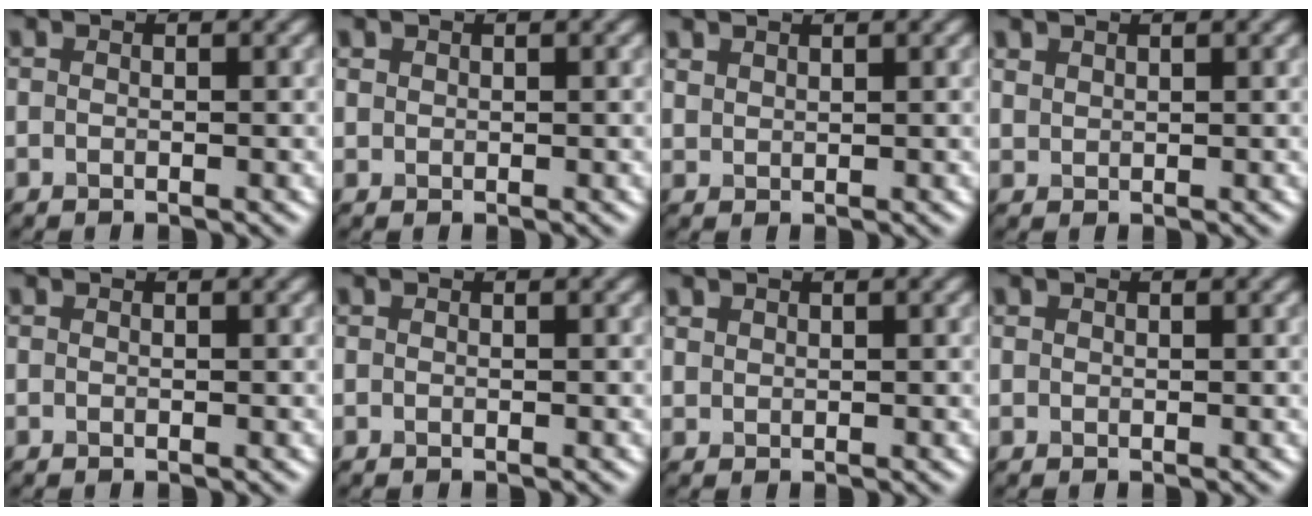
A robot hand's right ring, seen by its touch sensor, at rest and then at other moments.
{"total": 1.4, "force": [-0.2, -0.8, -1.1], "torque": [-0.007, -0.005, 0.016]}
{"total": 1.9, "force": [0.8, -1.0, -1.4], "torque": [-0.010, -0.004, 0.040]}
{"total": 1.8, "force": [0.4, -1.0, -1.4], "torque": [-0.008, -0.004, 0.035]}
{"total": 0.0}
{"total": 0.0}
{"total": 1.6, "force": [0.0, -1.0, -1.3], "torque": [-0.007, -0.007, 0.025]}
{"total": 0.7, "force": [0.0, -0.4, -0.6], "torque": [-0.004, 0.000, 0.006]}